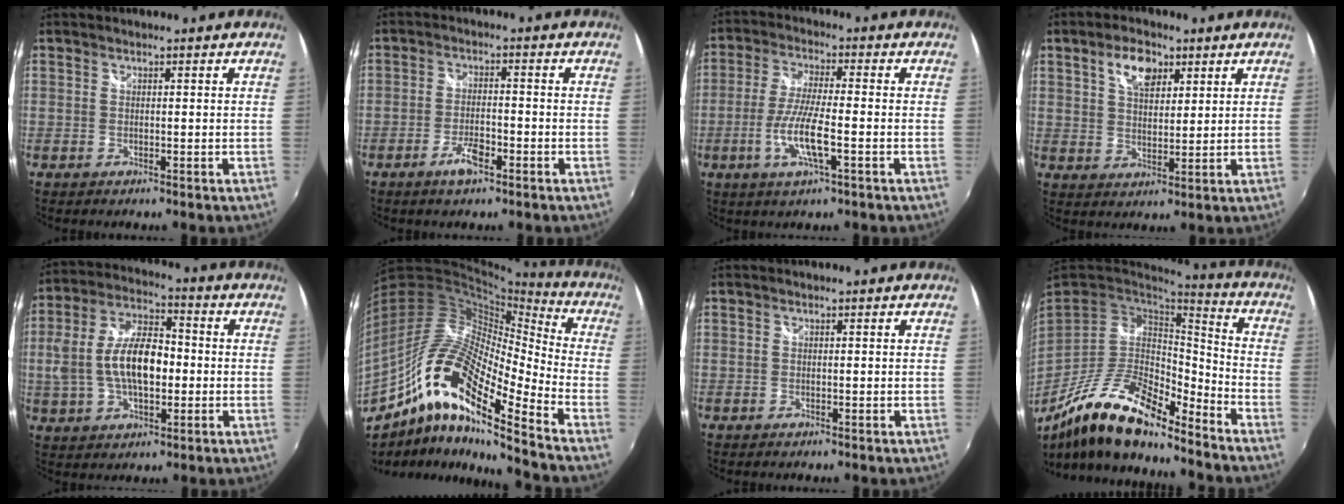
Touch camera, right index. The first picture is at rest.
{"total": 4.7, "force": [-2.9, 1.4, 3.4], "torque": [-0.076, -0.001, -0.053]}
{"total": 8.8, "force": [-3.0, 1.1, 8.2], "torque": [-0.167, -0.007, -0.058]}
{"total": 6.9, "force": [3.6, 3.8, 4.6], "torque": [-0.074, 0.014, 0.063]}
{"total": 14.2, "force": [-1.2, 7.0, 12.3], "torque": [-0.240, 0.010, -0.020]}
{"total": 19.4, "force": [-10.6, 4.3, 15.7], "torque": [-0.269, -0.015, -0.219]}
{"total": 0.0}
{"total": 19.2, "force": [-13.4, 5.7, 12.5], "torque": [-0.235, -0.026, -0.246]}